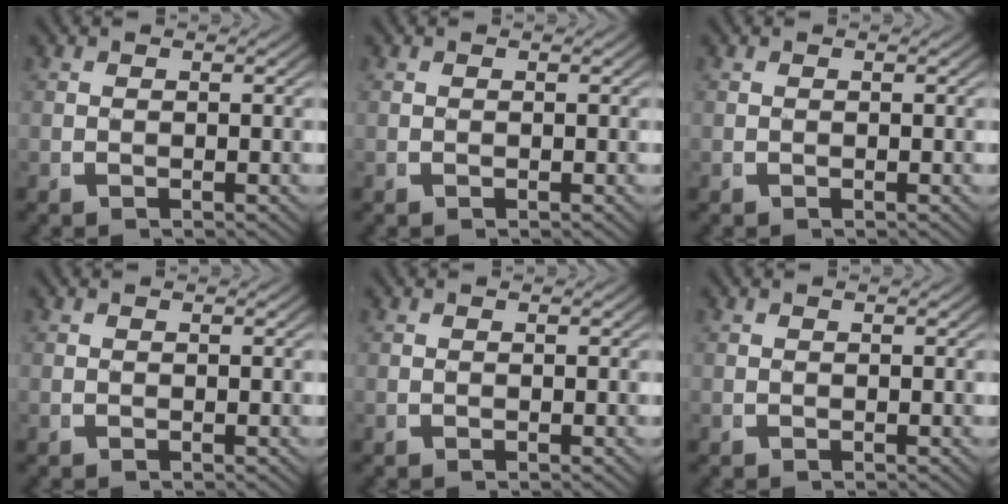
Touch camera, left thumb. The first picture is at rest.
{"total": 0.0}
{"total": 0.0}
{"total": 0.0}
{"total": 0.0}
{"total": 0.0}